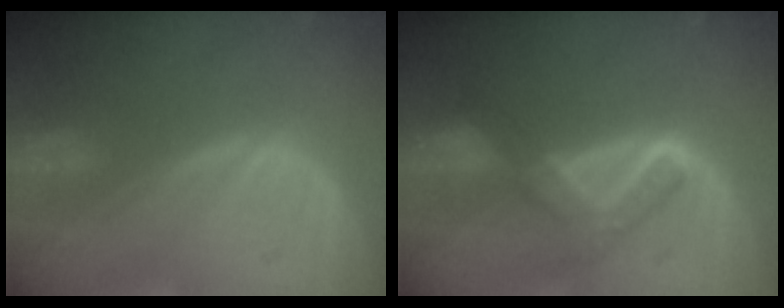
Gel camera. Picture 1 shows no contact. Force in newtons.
{"total": 5.9, "press": 5.7, "slide": 1.6}